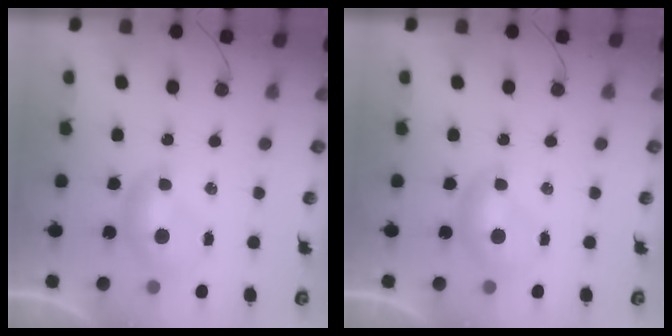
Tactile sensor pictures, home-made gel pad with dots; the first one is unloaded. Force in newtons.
{"total": 0.0}